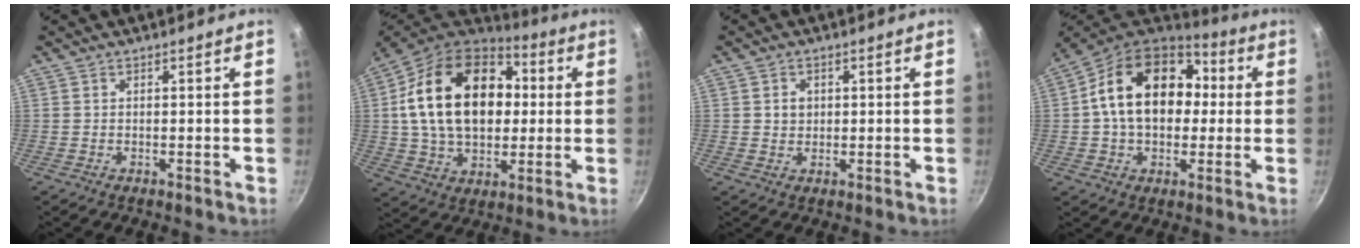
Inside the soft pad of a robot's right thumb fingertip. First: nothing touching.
{"total": 25.2, "force": [3.5, 17.2, 18.1], "torque": [-0.290, 0.025, 0.056]}
{"total": 2.4, "force": [0.5, 2.1, 1.1], "torque": [-0.008, 0.003, 0.007]}
{"total": 19.6, "force": [2.4, 14.1, 13.4], "torque": [-0.194, 0.036, 0.030]}